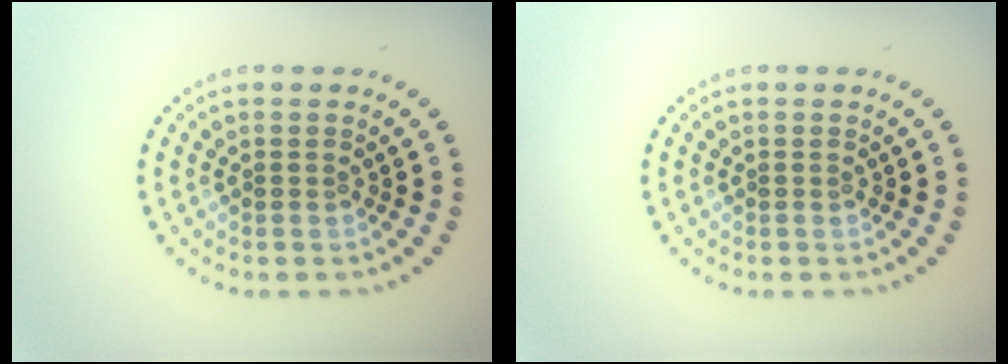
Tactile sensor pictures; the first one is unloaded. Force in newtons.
{"total": 0.0}